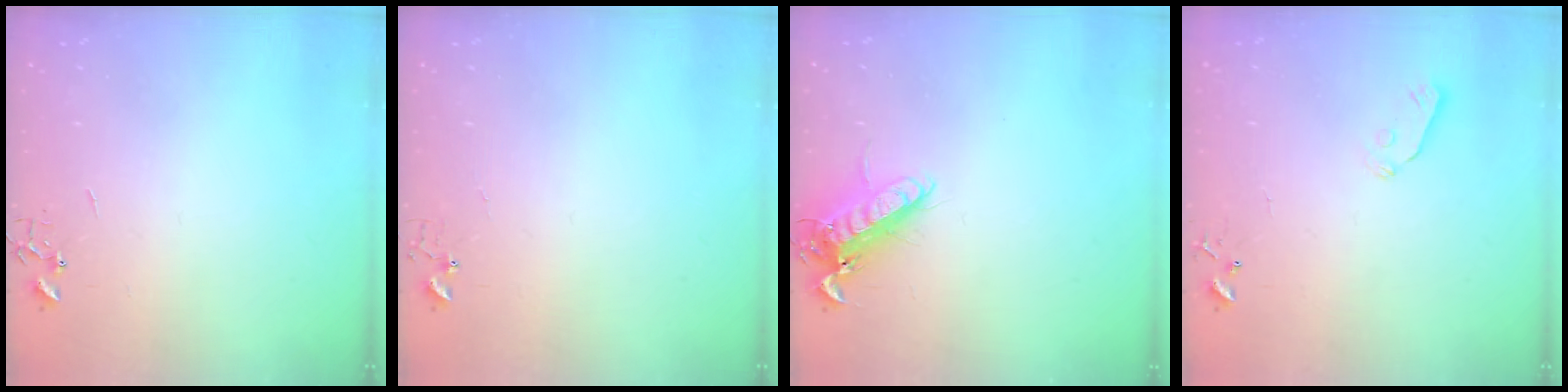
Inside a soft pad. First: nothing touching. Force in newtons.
{"total": 3.9, "press": 3.9, "slide": 0.3}
{"total": 12.8, "press": 12.7, "slide": 1.9}
{"total": 4.3, "press": 4.3, "slide": 0.7}